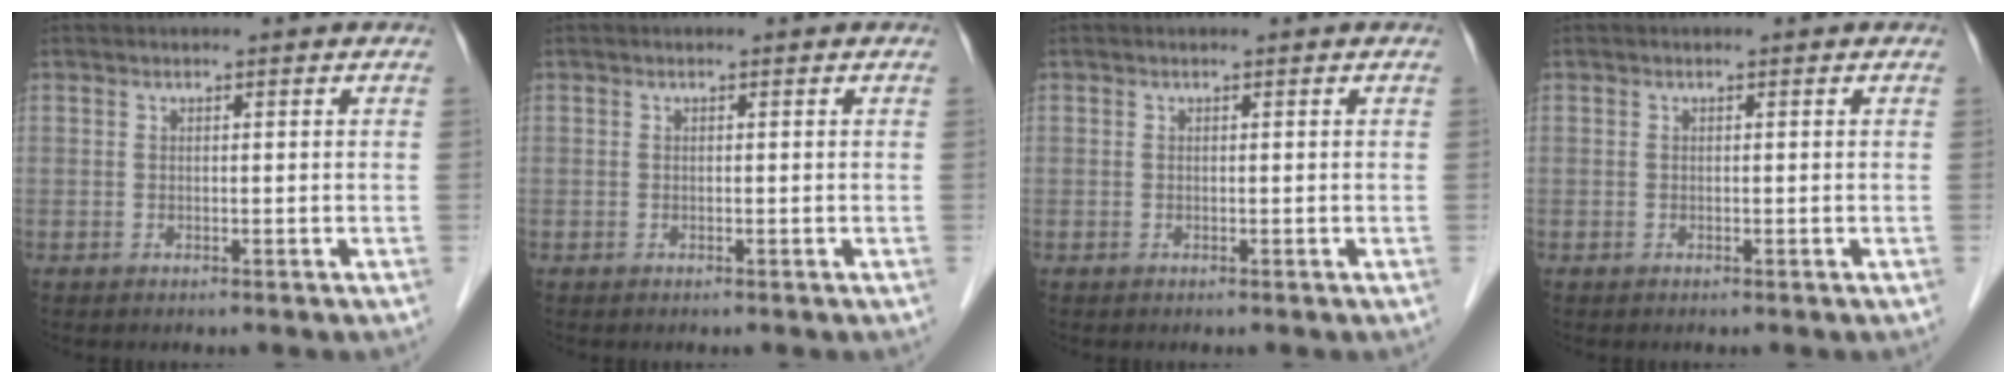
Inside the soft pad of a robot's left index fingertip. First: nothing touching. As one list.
[{"total": 0.0}, {"total": 0.0}, {"total": 0.0}]